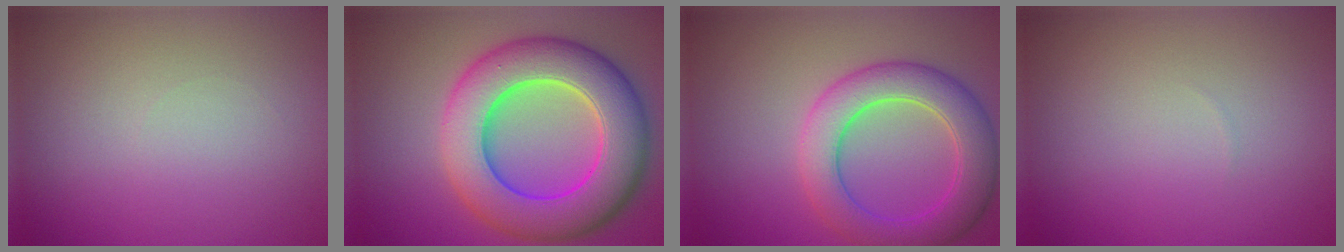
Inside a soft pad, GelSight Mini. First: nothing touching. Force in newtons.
{"total": 11.5, "press": 11.5, "slide": 0.4}
{"total": 6.3, "press": 6.3, "slide": 0.5}
{"total": 0.0}